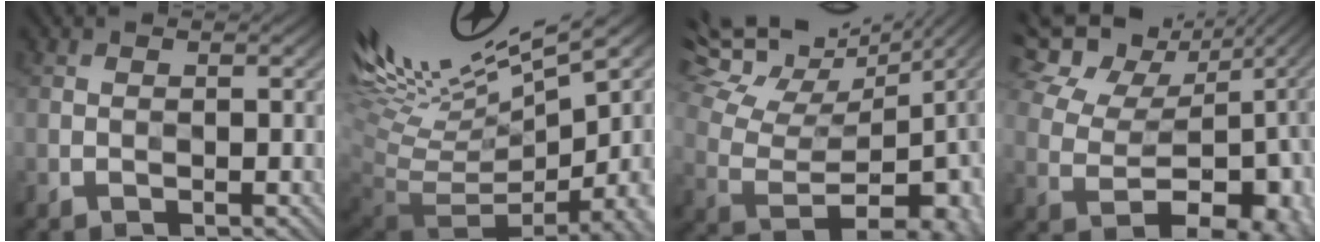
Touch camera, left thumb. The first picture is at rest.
{"total": 13.5, "force": [5.8, 3.5, 11.7], "torque": [-0.183, 0.032, 0.145]}
{"total": 14.1, "force": [9.9, 5.9, 8.1], "torque": [-0.166, 0.039, 0.160]}
{"total": 13.4, "force": [3.8, 9.2, 9.0], "torque": [-0.150, 0.041, 0.080]}